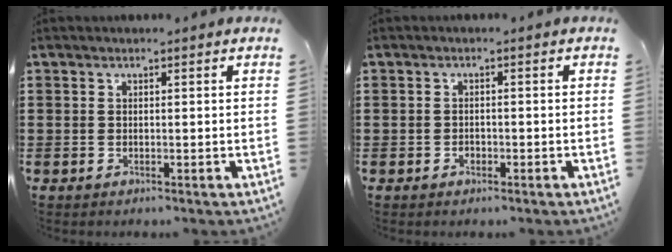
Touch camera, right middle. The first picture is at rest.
{"total": 0.9, "force": [-0.5, 0.6, 0.4], "torque": [-0.010, -0.001, -0.010]}